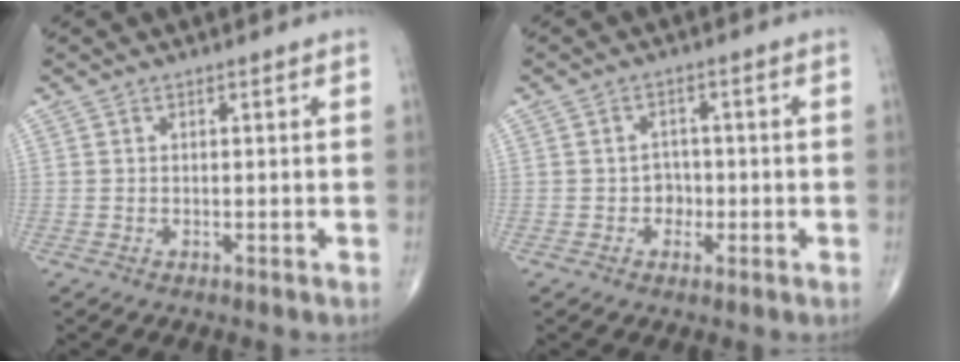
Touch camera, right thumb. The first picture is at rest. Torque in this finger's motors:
{"motor_torque": [-0.13, 0.25, 0.29, 0.00, -0.05]}